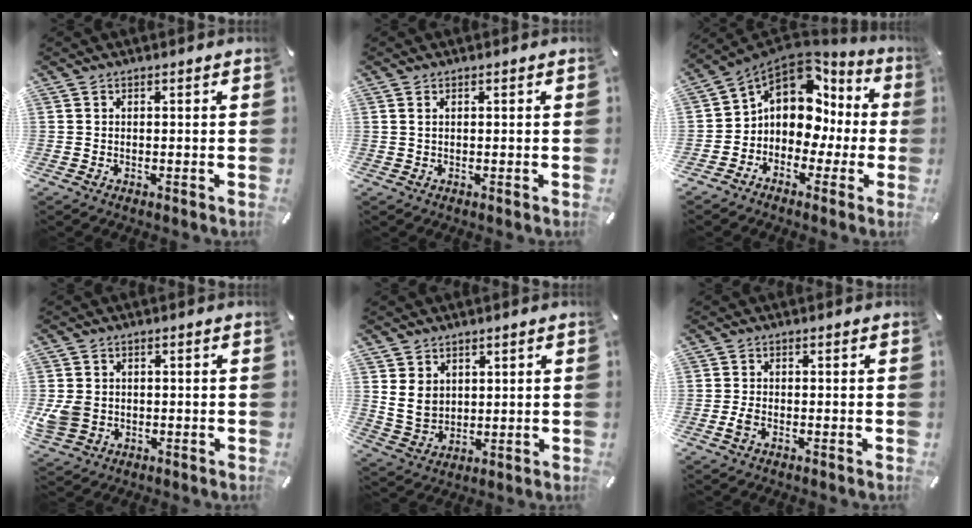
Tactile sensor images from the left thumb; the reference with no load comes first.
{"total": 0.8, "force": [0.3, 0.3, 0.7], "torque": [-0.015, 0.001, 0.005]}
{"total": 11.1, "force": [2.7, 9.4, 5.4], "torque": [-0.107, -0.021, 0.050]}
{"total": 5.6, "force": [-0.5, 4.9, 2.7], "torque": [-0.061, 0.003, -0.009]}
{"total": 6.5, "force": [2.5, 5.6, 2.1], "torque": [-0.053, -0.002, 0.048]}
{"total": 2.0, "force": [-0.8, 1.0, 1.5], "torque": [-0.042, -0.003, -0.018]}